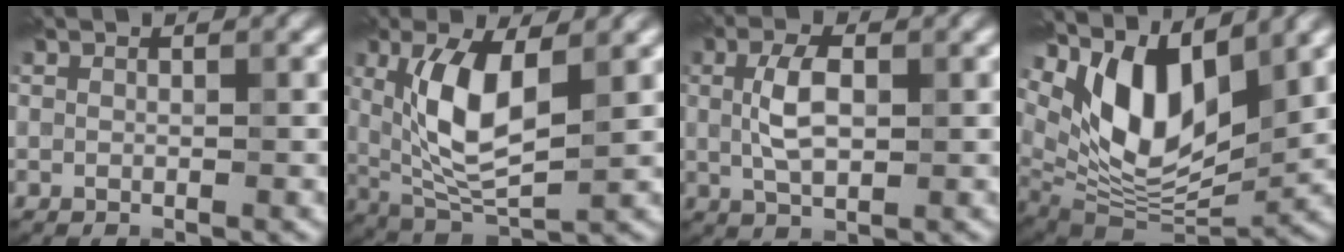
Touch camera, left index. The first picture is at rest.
{"total": 7.4, "force": [1.7, 2.9, 6.6], "torque": [-0.138, -0.010, 0.038]}
{"total": 3.9, "force": [0.6, 1.9, 3.4], "torque": [-0.075, 0.005, 0.010]}
{"total": 10.3, "force": [4.6, 4.6, 7.9], "torque": [-0.143, -0.015, 0.086]}